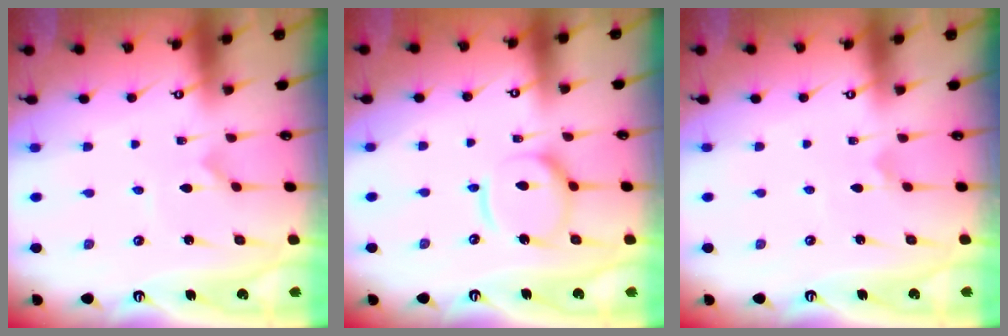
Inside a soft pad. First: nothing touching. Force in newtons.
{"total": 13.2, "press": 13.1, "slide": 1.5}
{"total": 1.6, "press": 1.6, "slide": 0.0}